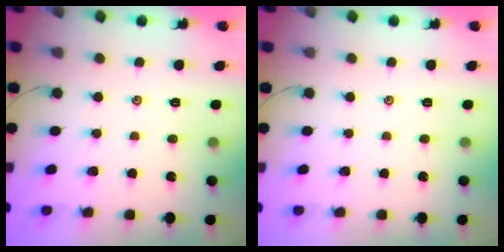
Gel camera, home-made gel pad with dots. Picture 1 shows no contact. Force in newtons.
{"total": 0.0}